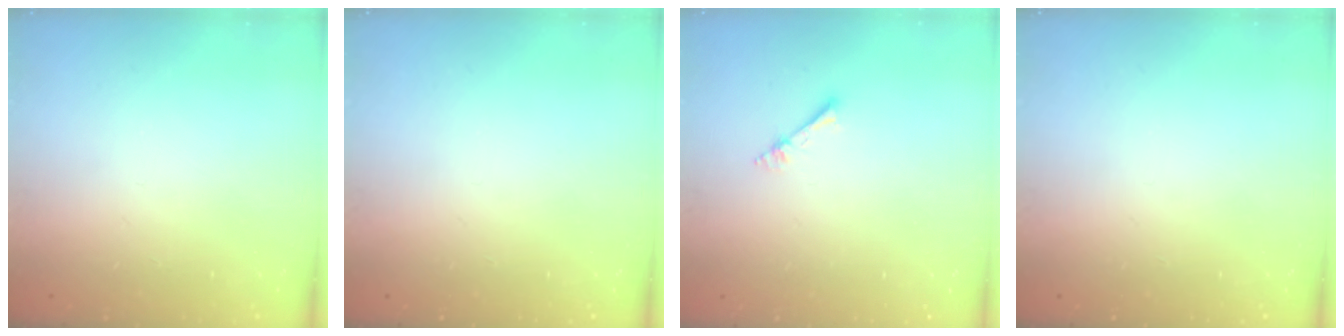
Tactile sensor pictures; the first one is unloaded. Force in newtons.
{"total": 0.0}
{"total": 4.0, "press": 3.9, "slide": 0.5}
{"total": 0.0}